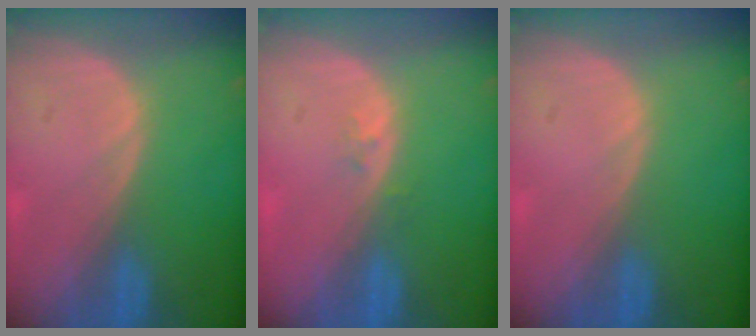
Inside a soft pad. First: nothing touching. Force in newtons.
{"total": 1.1, "press": 0.8, "slide": 0.7}
{"total": 0.0}